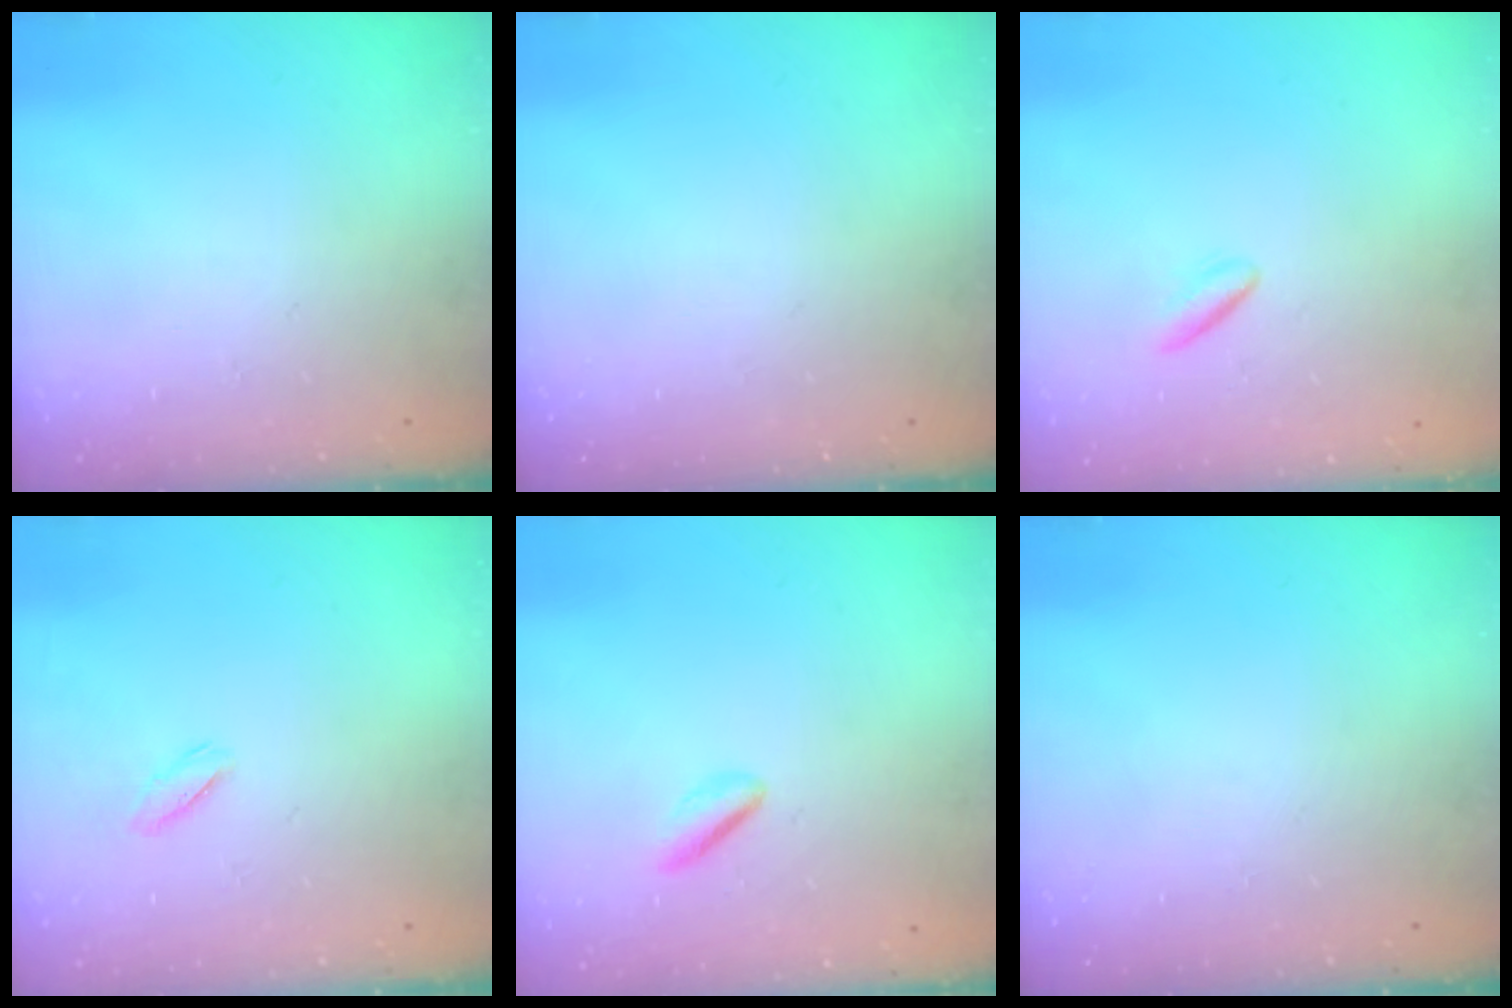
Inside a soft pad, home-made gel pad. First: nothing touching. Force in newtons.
{"total": 0.0}
{"total": 2.2, "press": 2.0, "slide": 0.9}
{"total": 2.1, "press": 2.0, "slide": 0.7}
{"total": 1.8, "press": 1.5, "slide": 0.9}
{"total": 0.0}